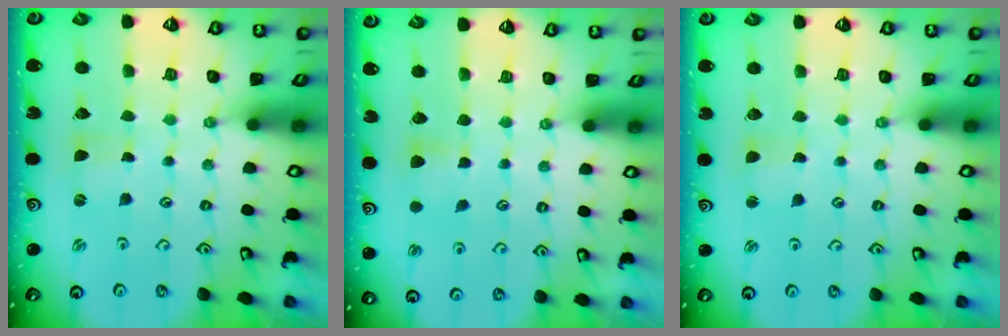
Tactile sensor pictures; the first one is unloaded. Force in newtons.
{"total": 4.5, "press": 4.4, "slide": 0.8}
{"total": 2.2, "press": 2.2, "slide": 0.1}